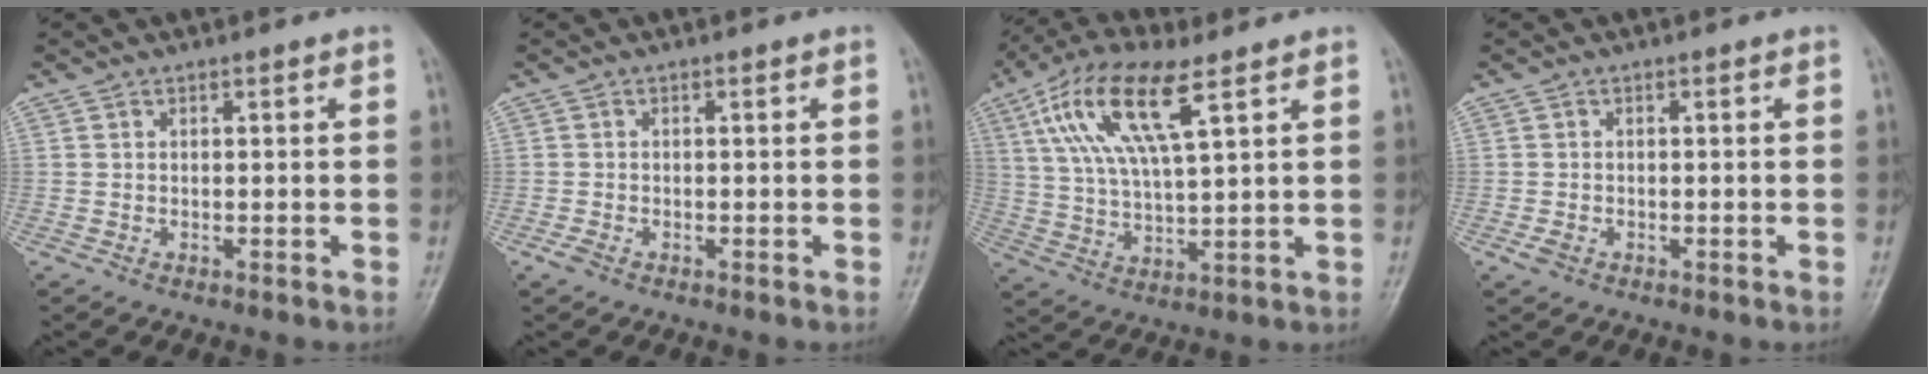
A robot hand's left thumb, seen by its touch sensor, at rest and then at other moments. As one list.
[{"total": 1.2, "force": [-0.8, 0.7, 0.7], "torque": [-0.020, -0.002, -0.017]}, {"total": 14.1, "force": [6.3, 4.4, 11.8], "torque": [-0.239, -0.002, 0.120]}, {"total": 1.5, "force": [-0.8, 1.1, 0.6], "torque": [-0.011, 0.001, -0.014]}]